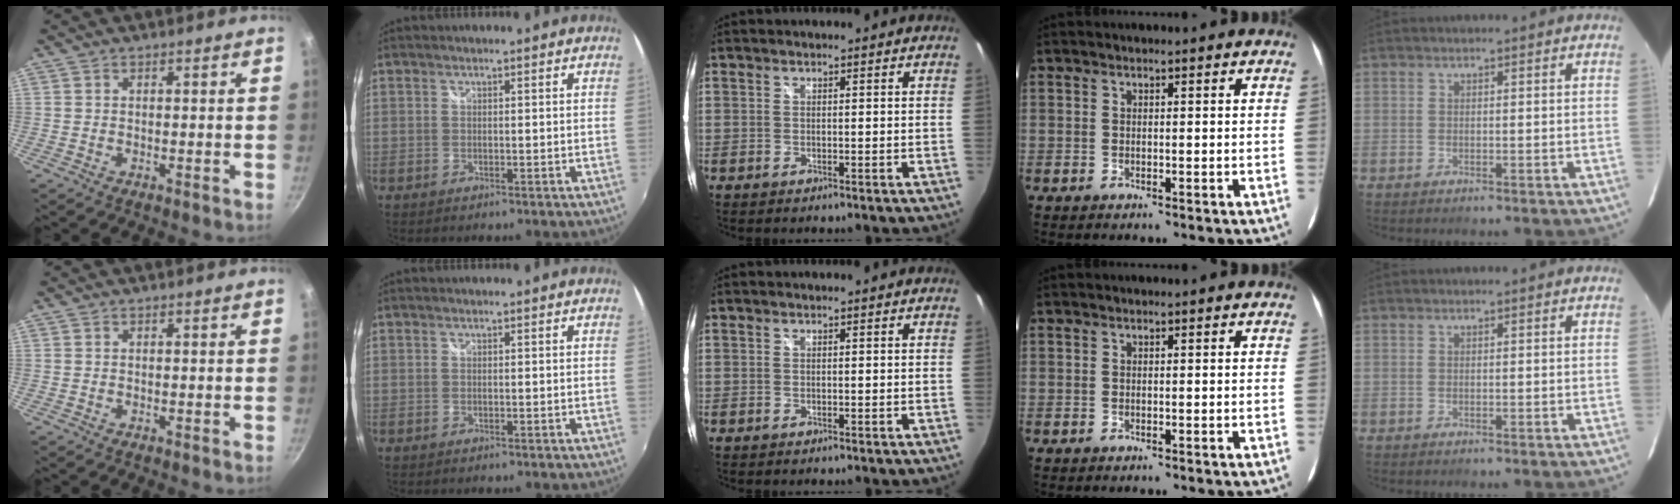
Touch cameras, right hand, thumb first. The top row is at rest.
{}